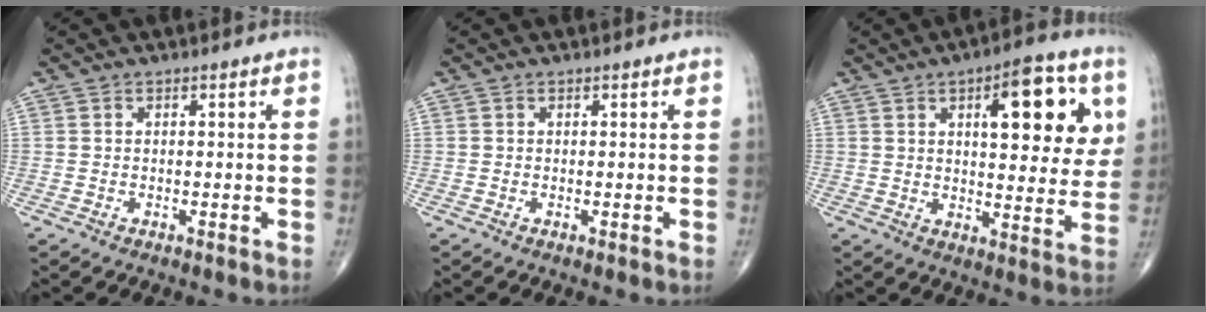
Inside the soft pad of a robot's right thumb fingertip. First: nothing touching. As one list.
[{"total": 0.0}, {"total": 16.7, "force": [5.9, 6.5, 14.2], "torque": [-0.151, -0.016, 0.079]}]